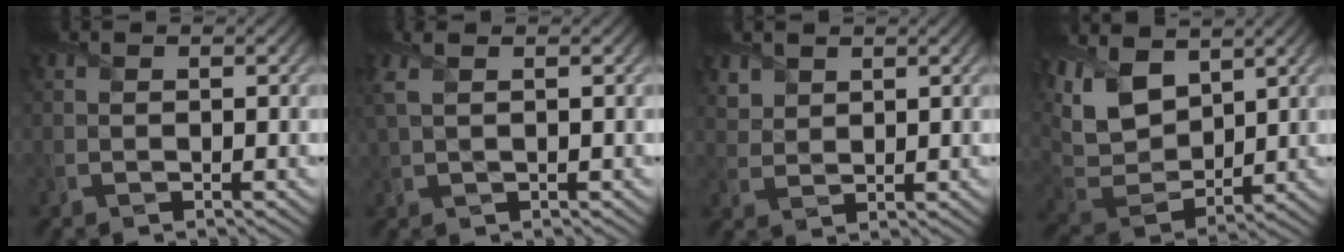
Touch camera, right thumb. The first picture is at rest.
{"total": 2.4, "force": [1.2, 0.6, 1.9], "torque": [-0.052, 0.009, 0.025]}
{"total": 2.4, "force": [2.0, 1.3, 0.5], "torque": [-0.018, -0.002, 0.045]}
{"total": 11.1, "force": [5.2, 6.2, 7.5], "torque": [-0.213, 0.017, 0.099]}